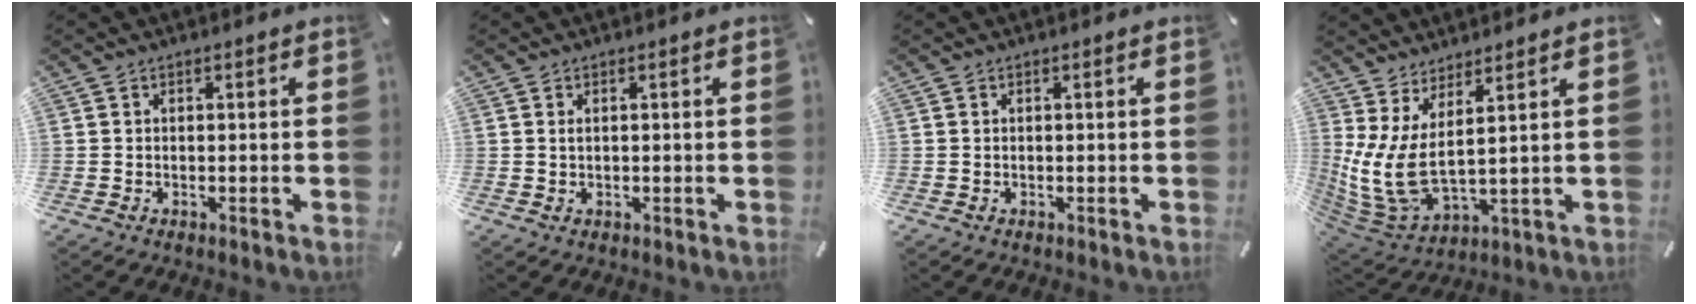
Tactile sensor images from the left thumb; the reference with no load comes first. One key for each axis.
{"total": 0.8, "fx": 0.3, "fy": 0.2, "fz": 0.7, "tx": -0.015, "ty": 0.000, "tz": 0.004}
{"total": 0.0}
{"total": 9.1, "fx": 2.3, "fy": 3.4, "fz": 8.1, "tx": -0.193, "ty": -0.047, "tz": 0.045}